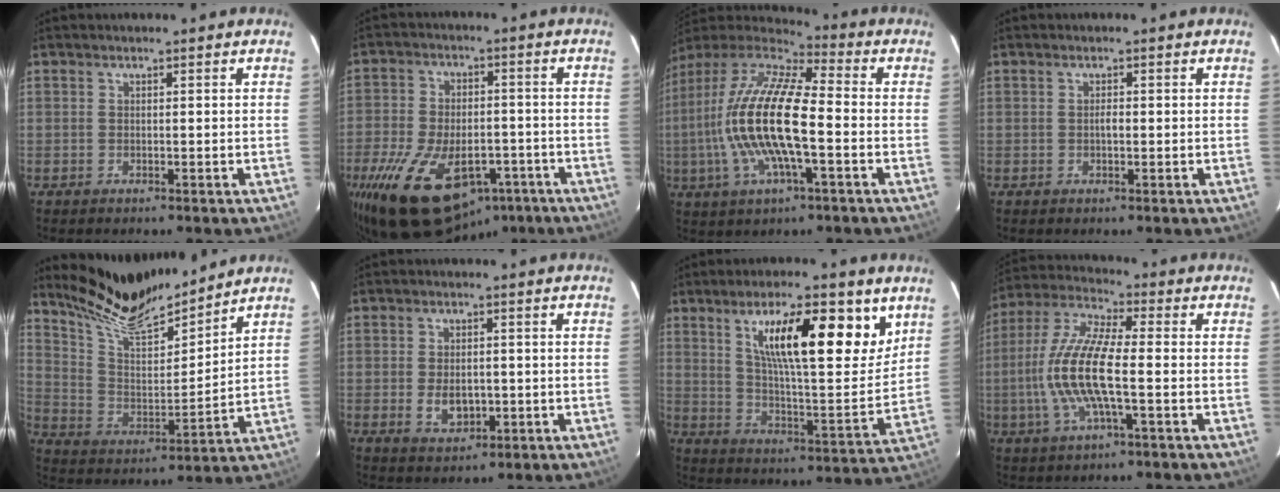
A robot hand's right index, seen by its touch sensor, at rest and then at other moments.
{"total": 23.3, "force": [-12.5, 13.1, 14.6], "torque": [-0.295, -0.015, -0.184]}
{"total": 19.6, "force": [-2.6, 5.3, 18.7], "torque": [-0.356, -0.006, -0.059]}
{"total": 1.0, "force": [-0.1, 0.5, 0.9], "torque": [-0.015, 0.003, -0.002]}
{"total": 15.3, "force": [13.8, 2.2, 6.3], "torque": [-0.131, -0.014, 0.250]}
{"total": 5.5, "force": [-1.1, 3.6, 4.0], "torque": [-0.077, -0.007, -0.011]}
{"total": 19.9, "force": [10.2, 5.2, 16.2], "torque": [-0.243, 0.007, 0.169]}
{"total": 14.3, "force": [-2.4, 3.4, 13.7], "torque": [-0.285, 0.000, -0.052]}